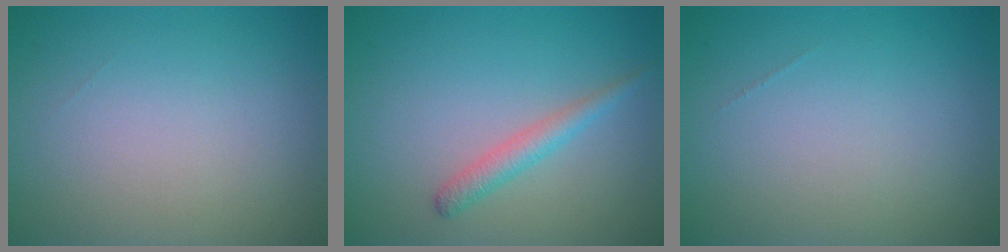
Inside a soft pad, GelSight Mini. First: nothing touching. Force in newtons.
{"total": 1.9, "press": 1.9, "slide": 0.0}
{"total": 0.0}